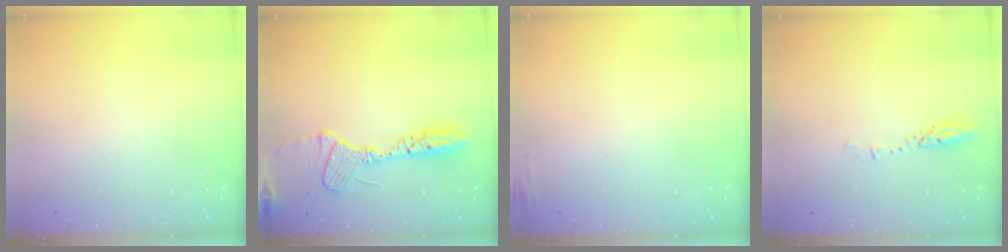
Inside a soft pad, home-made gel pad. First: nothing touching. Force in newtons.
{"total": 13.1, "press": 13.1, "slide": 0.3}
{"total": 3.1, "press": 3.0, "slide": 0.8}
{"total": 3.9, "press": 3.9, "slide": 0.3}